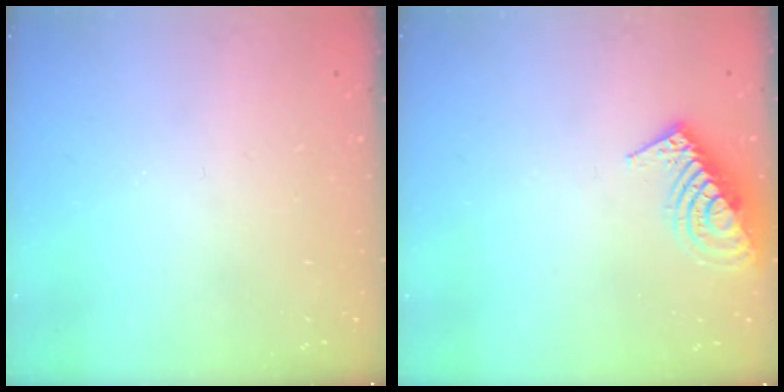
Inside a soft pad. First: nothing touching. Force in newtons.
{"total": 14.3, "press": 14.3, "slide": 0.4}